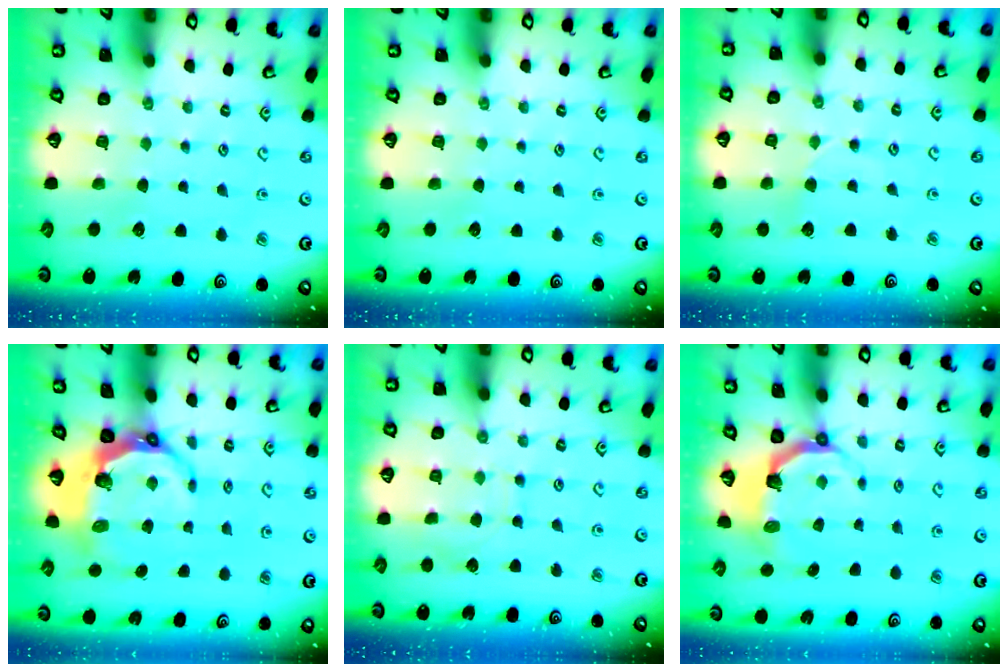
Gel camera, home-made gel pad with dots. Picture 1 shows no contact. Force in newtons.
{"total": 0.0}
{"total": 2.2, "press": 2.2, "slide": 0.3}
{"total": 7.5, "press": 6.1, "slide": 4.3}
{"total": 5.3, "press": 5.3, "slide": 0.4}
{"total": 4.8, "press": 3.2, "slide": 3.6}